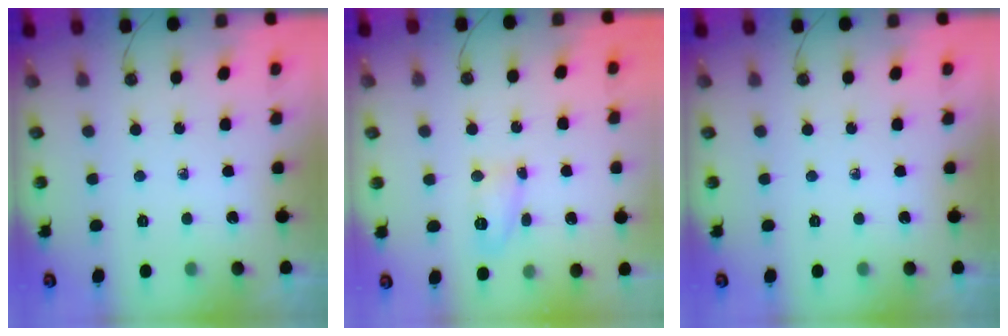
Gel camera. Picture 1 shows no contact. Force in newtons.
{"total": 20.9, "press": 8.5, "slide": 19.1}
{"total": 0.0}